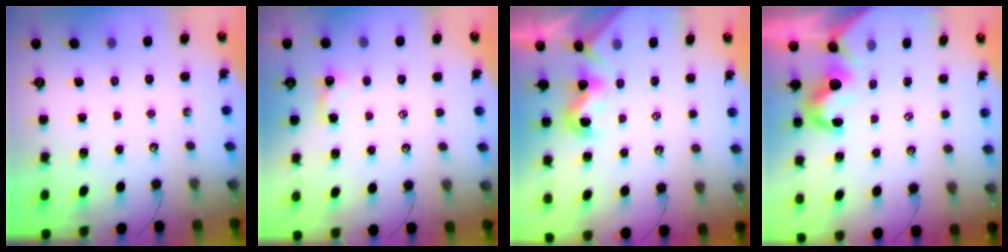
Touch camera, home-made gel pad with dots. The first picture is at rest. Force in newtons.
{"total": 1.5, "press": 1.5, "slide": 0.3}
{"total": 0.7, "press": 0.5, "slide": 0.4}
{"total": 1.8, "press": 1.7, "slide": 0.6}